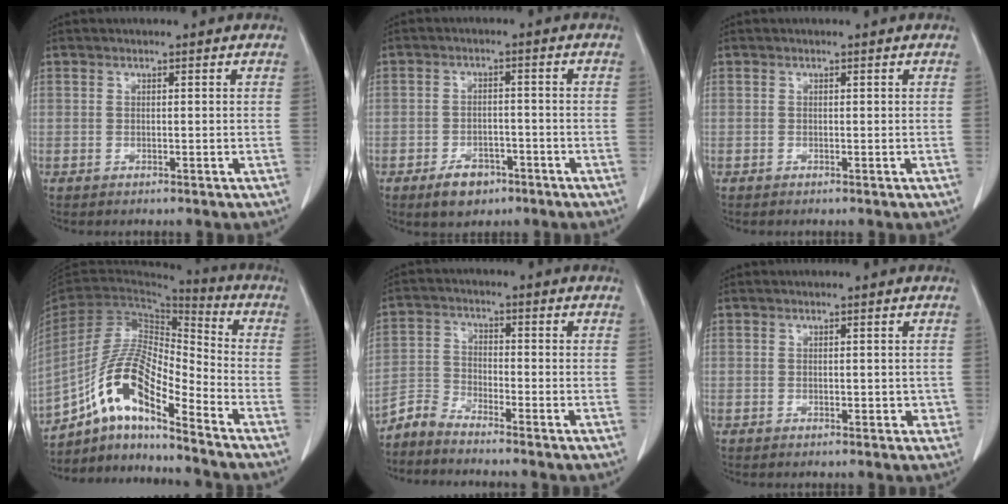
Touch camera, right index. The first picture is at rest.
{"total": 5.8, "force": [-3.6, 3.6, 2.9], "torque": [-0.047, 0.004, -0.051]}
{"total": 0.0}
{"total": 15.8, "force": [-9.4, 3.9, 12.1], "torque": [-0.246, 0.017, -0.171]}
{"total": 4.4, "force": [-4.3, 0.4, 0.7], "torque": [-0.019, -0.007, -0.088]}
{"total": 2.5, "force": [-0.3, 1.6, 2.0], "torque": [-0.026, 0.007, 0.000]}